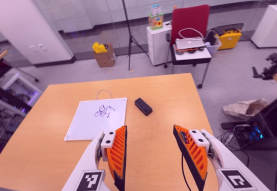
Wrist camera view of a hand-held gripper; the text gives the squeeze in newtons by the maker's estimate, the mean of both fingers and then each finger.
{"total": 0.0}